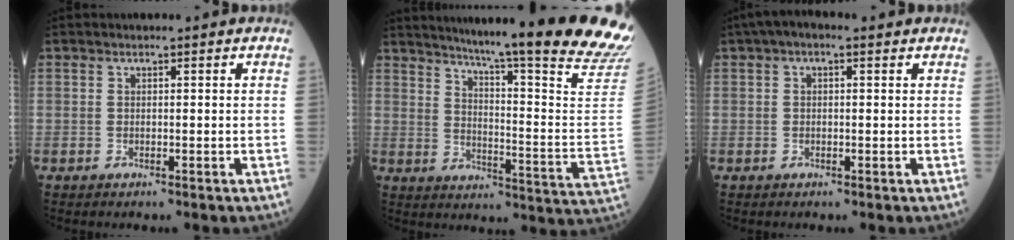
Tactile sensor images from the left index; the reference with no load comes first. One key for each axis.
{"total": 28.7, "fx": 24.3, "fy": -1.1, "fz": 15.3, "tx": -0.206, "ty": -0.107, "tz": 0.304}
{"total": 3.1, "fx": 1.6, "fy": 1.2, "fz": 2.4, "tx": -0.046, "ty": 0.024, "tz": 0.023}